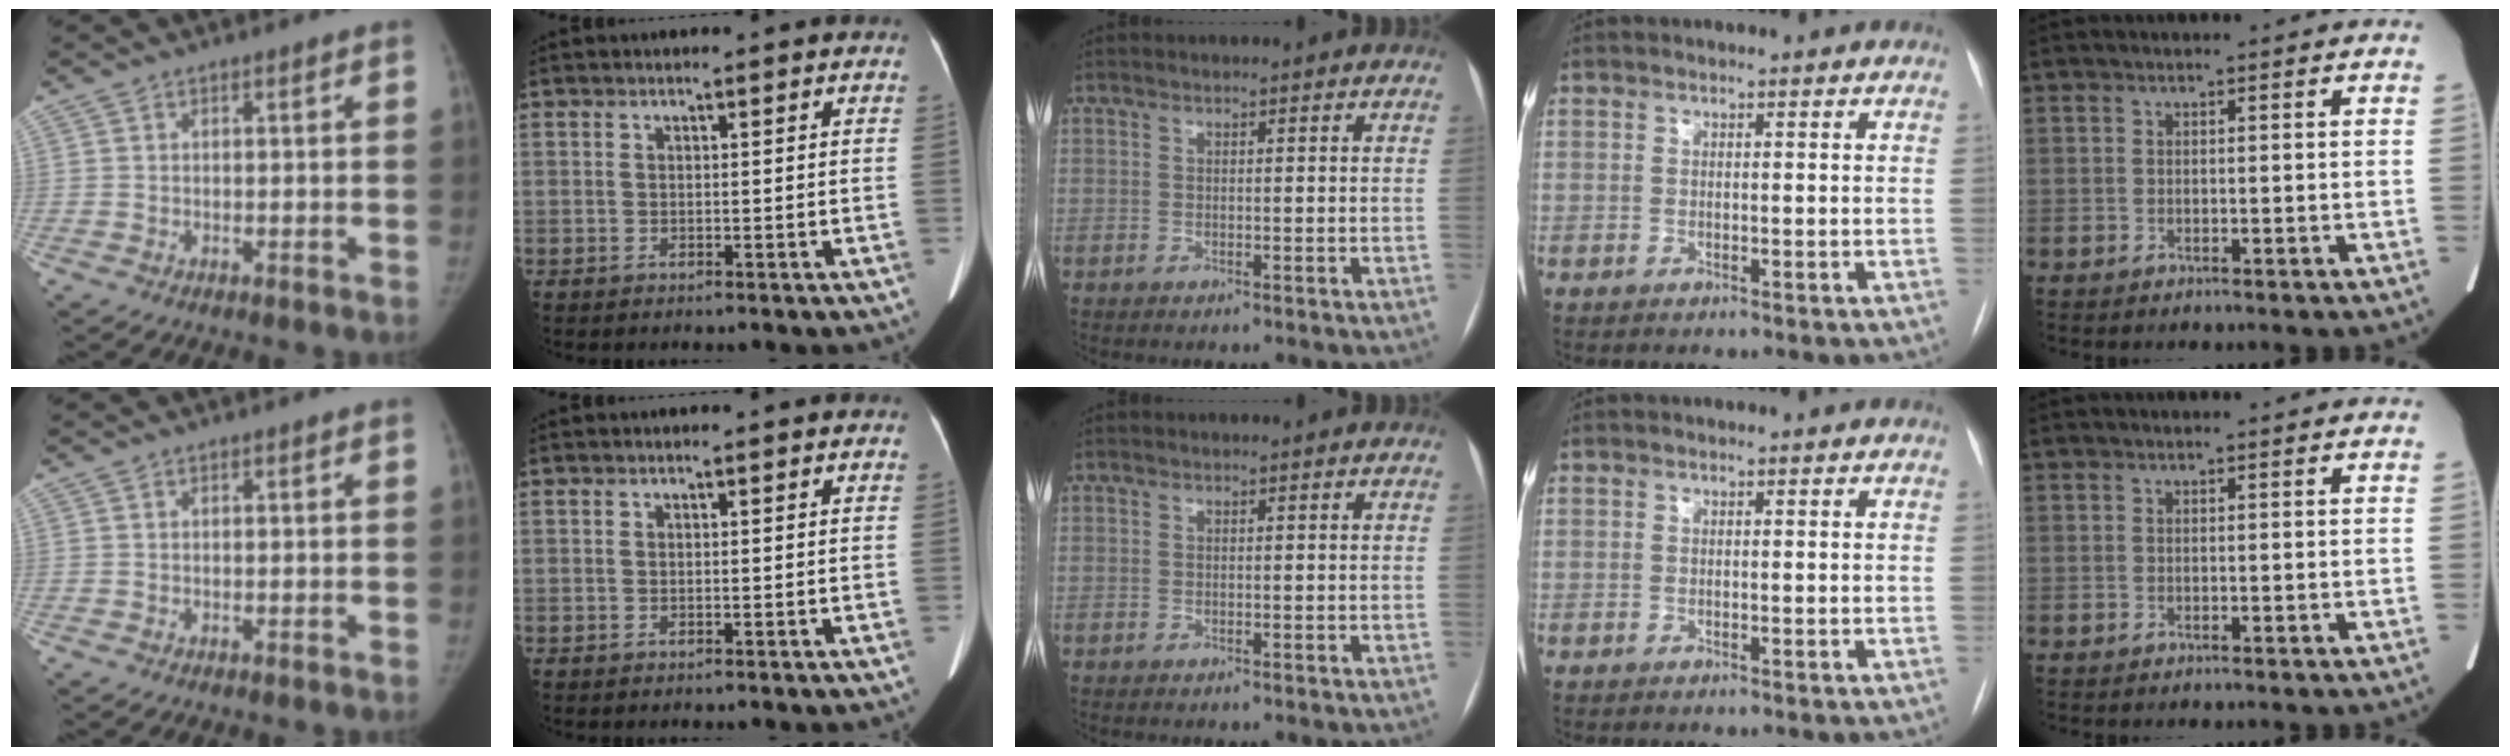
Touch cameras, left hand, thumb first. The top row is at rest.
{}